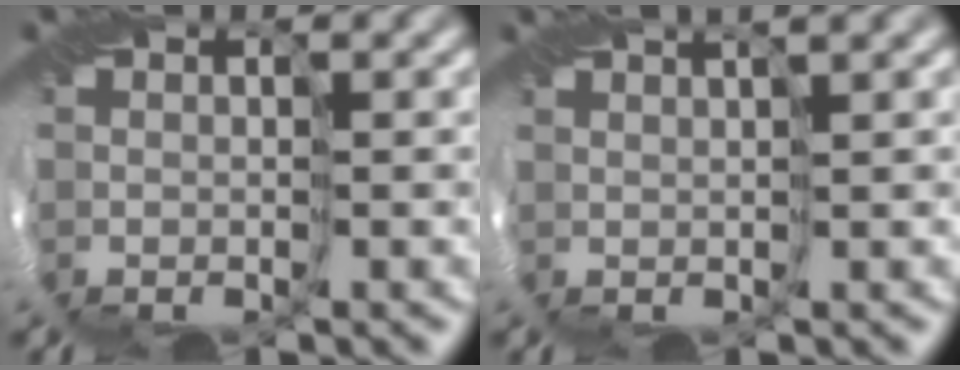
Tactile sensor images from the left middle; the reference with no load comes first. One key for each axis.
{"total": 2.9, "fx": 2.0, "fy": 0.2, "fz": 2.1, "tx": -0.038, "ty": 0.009, "tz": 0.029}